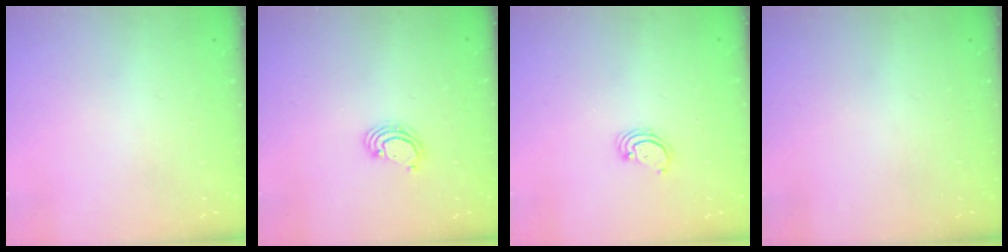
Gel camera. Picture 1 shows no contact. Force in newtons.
{"total": 3.2, "press": 3.2, "slide": 0.3}
{"total": 2.3, "press": 2.3, "slide": 0.2}
{"total": 0.0}